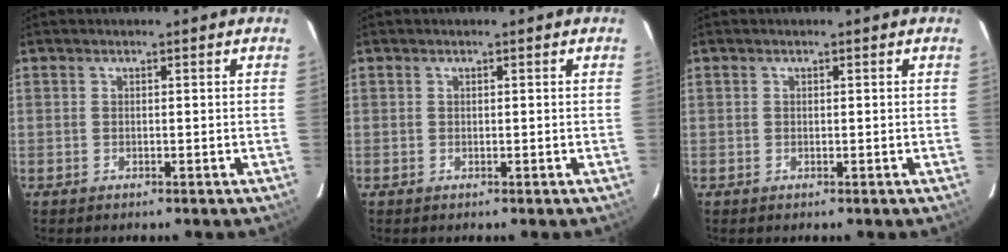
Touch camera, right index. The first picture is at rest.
{"total": 0.0}
{"total": 0.0}